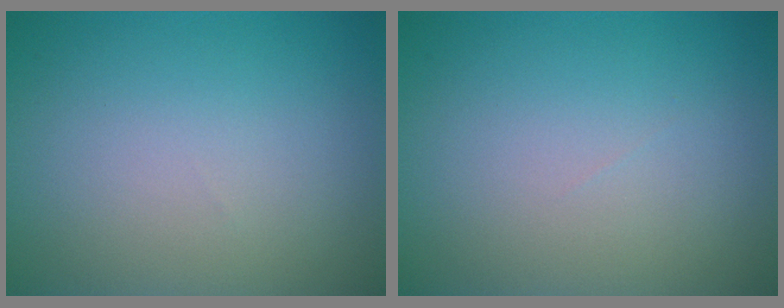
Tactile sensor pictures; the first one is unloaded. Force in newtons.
{"total": 0.0}